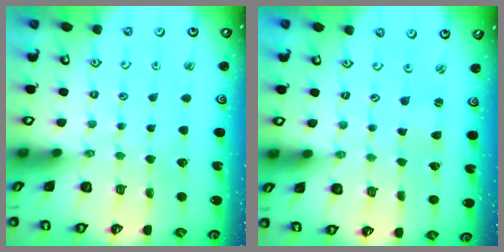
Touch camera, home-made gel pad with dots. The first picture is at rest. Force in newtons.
{"total": 0.8, "press": 0.8, "slide": 0.1}